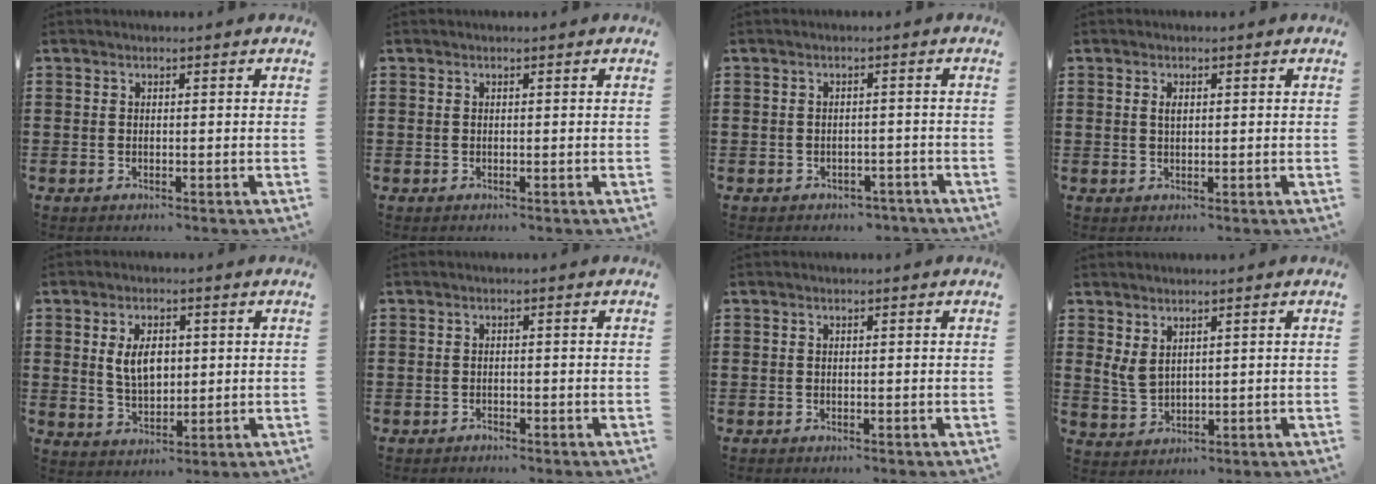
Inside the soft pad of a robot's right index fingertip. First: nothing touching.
{"total": 0.0}
{"total": 1.7, "force": [-1.6, 0.7, 0.0], "torque": [-0.006, 0.002, -0.036]}
{"total": 1.4, "force": [0.4, 0.6, 1.2], "torque": [-0.025, 0.005, 0.005]}
{"total": 5.5, "force": [1.0, 3.2, 4.4], "torque": [-0.078, 0.005, 0.012]}
{"total": 0.8, "force": [-0.8, 0.1, 0.1], "torque": [-0.005, -0.001, -0.016]}
{"total": 0.0}
{"total": 3.1, "force": [1.9, 1.6, 1.9], "torque": [-0.051, 0.000, 0.033]}